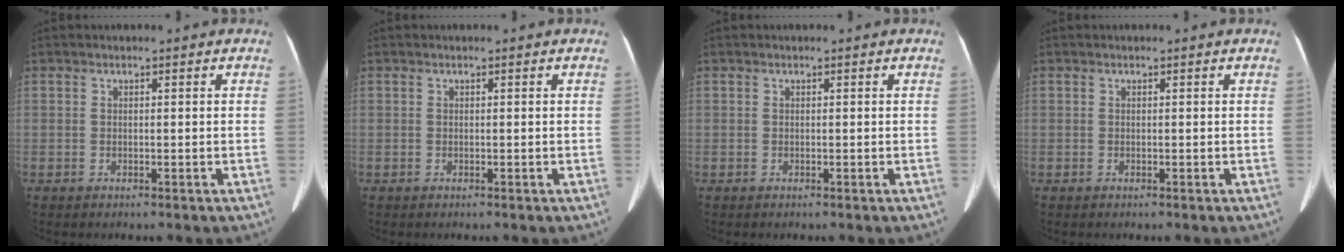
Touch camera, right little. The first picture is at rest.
{"total": 0.0}
{"total": 0.0}
{"total": 0.0}